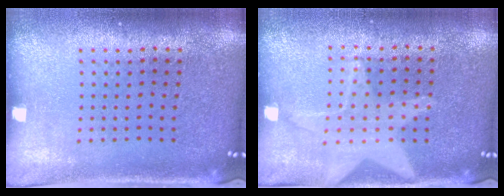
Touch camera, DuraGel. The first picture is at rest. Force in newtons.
{"total": 1.0, "press": 1.0, "slide": 0.2}